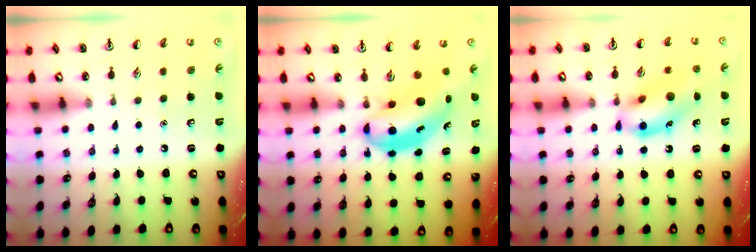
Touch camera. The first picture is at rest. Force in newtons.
{"total": 6.8, "press": 6.5, "slide": 1.8}
{"total": 14.5, "press": 14.1, "slide": 3.2}